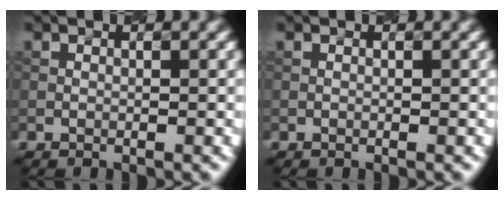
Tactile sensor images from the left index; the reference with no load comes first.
{"total": 0.0}